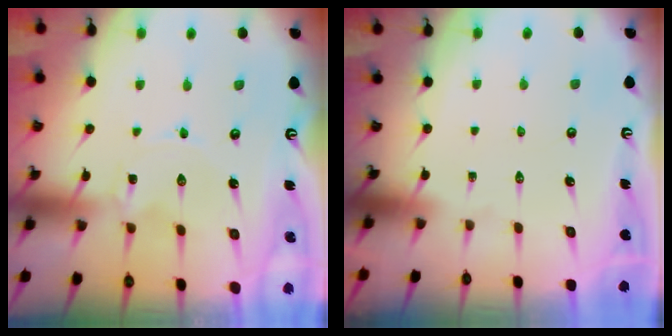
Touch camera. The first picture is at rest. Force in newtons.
{"total": 0.0}